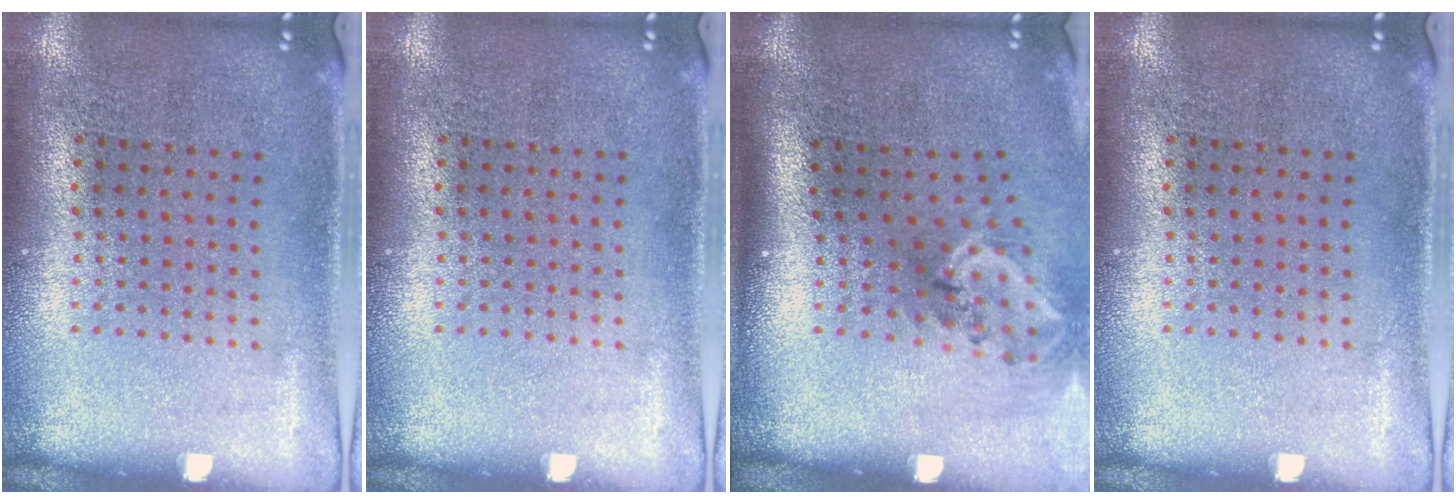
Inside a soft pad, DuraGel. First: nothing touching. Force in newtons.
{"total": 0.0}
{"total": 2.1, "press": 1.3, "slide": 1.6}
{"total": 0.0}